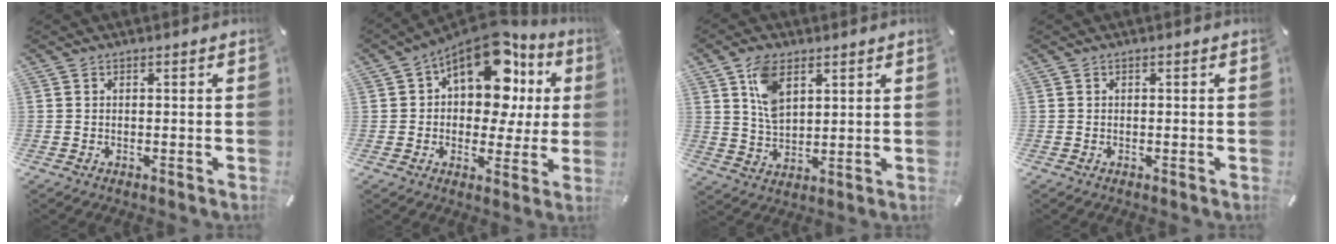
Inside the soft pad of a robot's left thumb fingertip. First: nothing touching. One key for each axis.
{"total": 16.7, "fx": 7.6, "fy": 9.8, "fz": 11.1, "tx": -0.166, "ty": -0.053, "tz": 0.133}
{"total": 8.4, "fx": 4.0, "fy": 4.9, "fz": 5.4, "tx": -0.110, "ty": -0.003, "tz": 0.073}
{"total": 0.0}